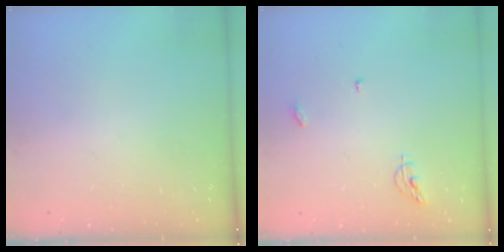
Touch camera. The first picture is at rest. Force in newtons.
{"total": 5.9, "press": 5.9, "slide": 0.2}